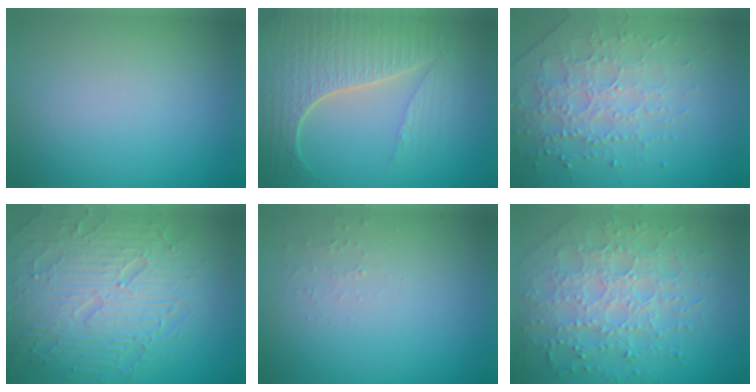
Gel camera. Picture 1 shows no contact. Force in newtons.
{"total": 7.1, "press": 5.3, "slide": 4.6}
{"total": 3.9, "press": 3.7, "slide": 1.0}
{"total": 8.8, "press": 6.2, "slide": 6.1}
{"total": 0.8, "press": 0.8, "slide": 0.3}
{"total": 7.2, "press": 5.2, "slide": 5.0}